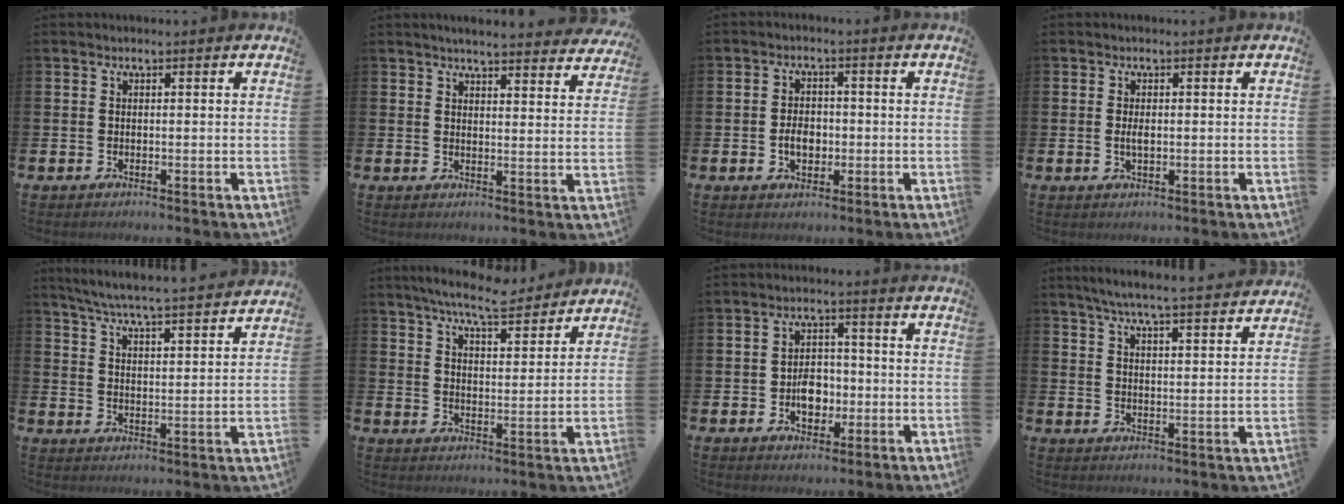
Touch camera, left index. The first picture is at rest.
{"total": 4.1, "force": [4.1, 0.1, 0.8], "torque": [-0.016, -0.026, 0.070]}
{"total": 3.5, "force": [-0.8, 2.4, 2.4], "torque": [-0.030, -0.001, -0.021]}
{"total": 1.7, "force": [-0.1, 0.7, 1.5], "torque": [-0.030, 0.001, -0.003]}
{"total": 6.2, "force": [6.0, -0.2, 1.7], "torque": [-0.059, -0.045, 0.104]}
{"total": 7.5, "force": [7.1, 0.9, 2.2], "torque": [-0.055, -0.037, 0.126]}
{"total": 4.4, "force": [-1.1, 3.2, 2.8], "torque": [-0.038, 0.002, -0.027]}
{"total": 6.0, "force": [5.7, -0.3, 1.9], "torque": [-0.050, -0.039, 0.098]}